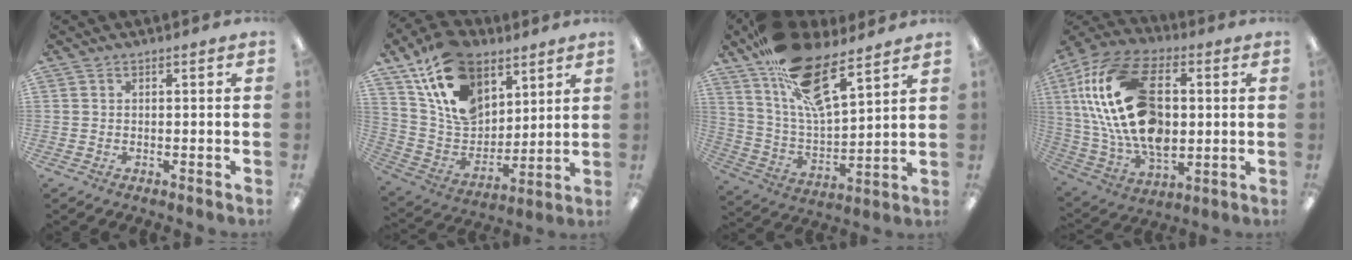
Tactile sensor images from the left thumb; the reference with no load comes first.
{"total": 19.4, "force": [11.3, 12.6, 9.5], "torque": [-0.189, -0.050, 0.213]}
{"total": 20.8, "force": [13.3, 8.3, 13.8], "torque": [-0.245, -0.063, 0.237]}
{"total": 26.0, "force": [4.2, 16.2, 19.9], "torque": [-0.400, 0.000, 0.078]}